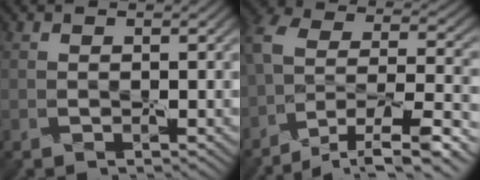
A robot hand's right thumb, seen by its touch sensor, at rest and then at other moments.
{"total": 12.9, "force": [-8.8, 4.7, 8.1], "torque": [-0.179, -0.004, -0.144]}